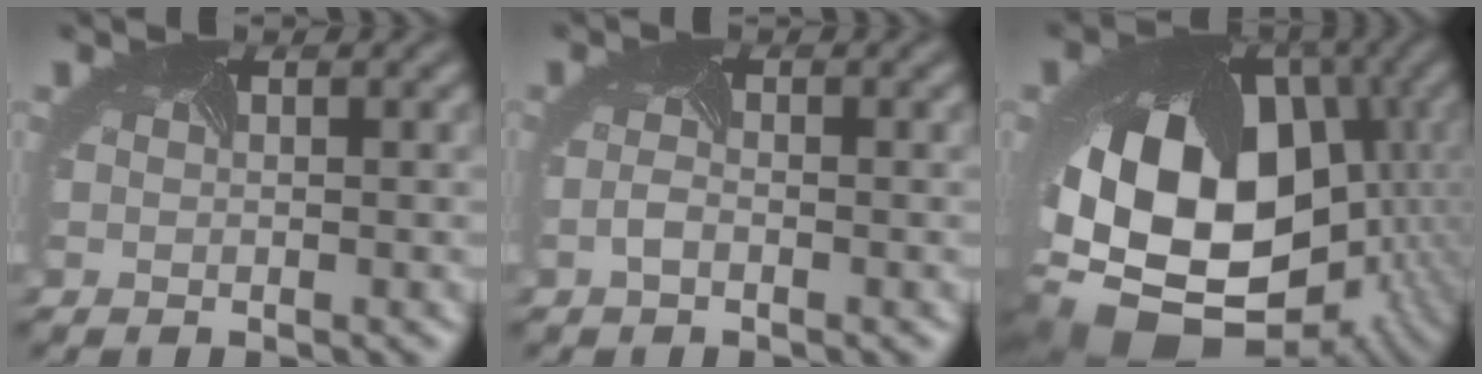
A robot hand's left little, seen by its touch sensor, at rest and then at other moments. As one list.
[{"total": 0.8, "force": [-0.7, 0.1, 0.4], "torque": [-0.021, -0.001, -0.014]}, {"total": 19.7, "force": [-3.8, 14.7, 12.6], "torque": [-0.251, -0.044, -0.034]}]